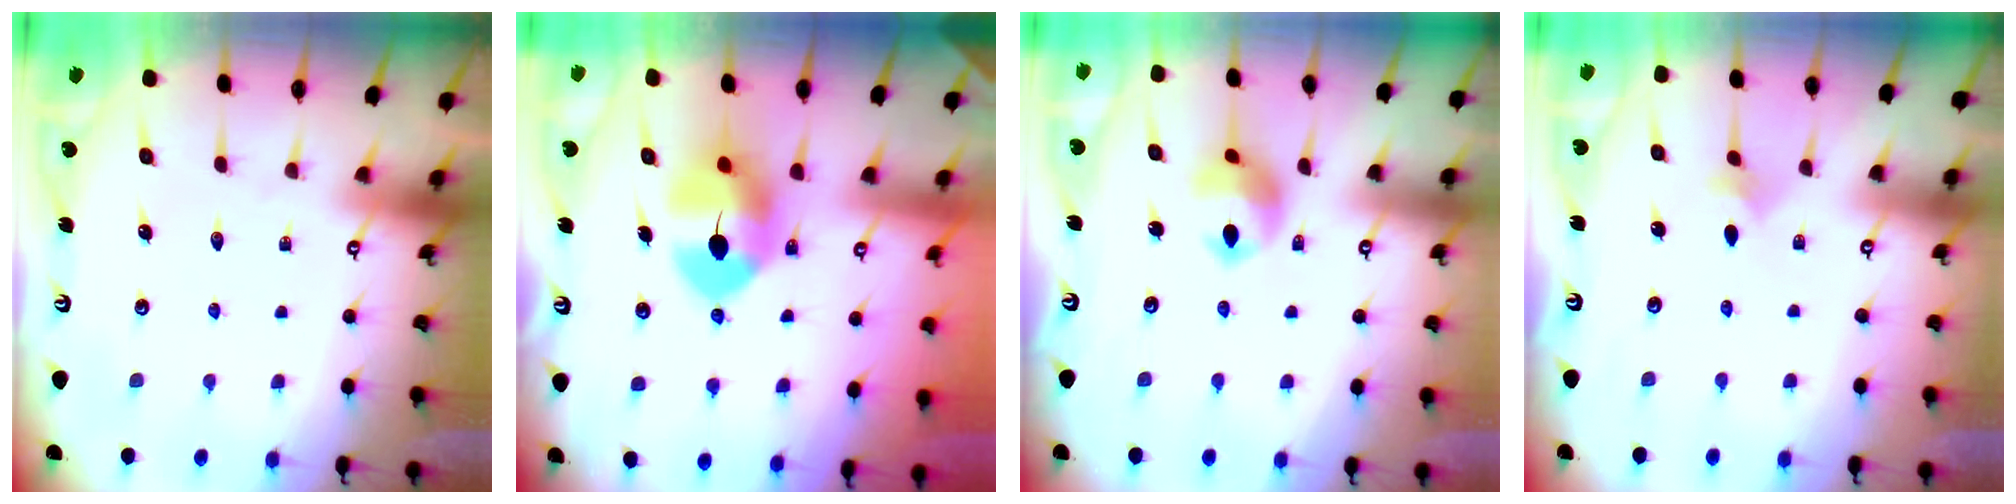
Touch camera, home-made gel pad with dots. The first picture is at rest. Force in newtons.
{"total": 9.8, "press": 9.8, "slide": 1.0}
{"total": 9.9, "press": 9.8, "slide": 1.2}
{"total": 2.4, "press": 2.3, "slide": 0.5}